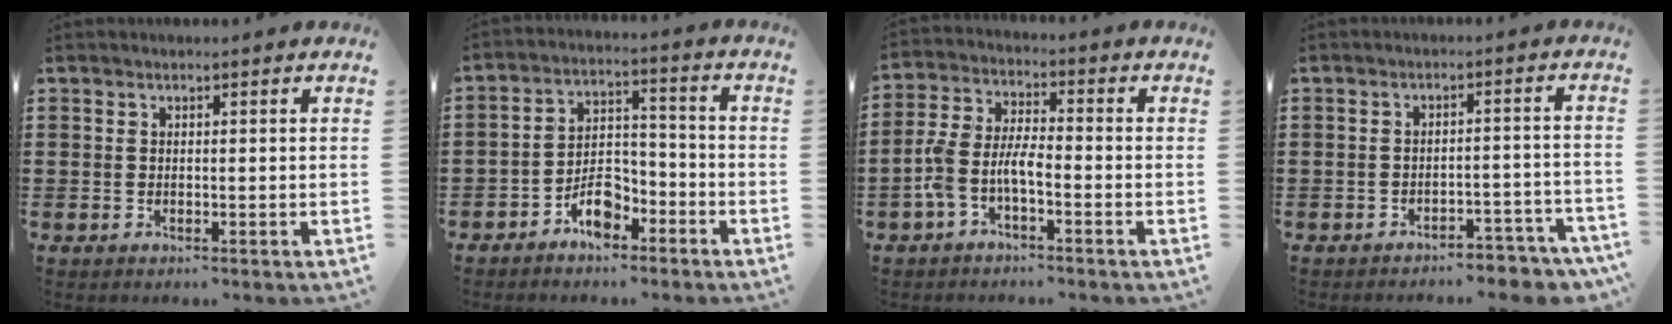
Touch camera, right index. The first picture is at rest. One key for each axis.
{"total": 6.2, "fx": -4.3, "fy": 3.0, "fz": 3.4, "tx": -0.067, "ty": 0.016, "tz": -0.081}
{"total": 5.9, "fx": -2.5, "fy": 2.2, "fz": 4.9, "tx": -0.127, "ty": -0.006, "tz": -0.055}
{"total": 3.7, "fx": -3.5, "fy": 0.4, "fz": 1.1, "tx": -0.021, "ty": 0.003, "tz": -0.072}